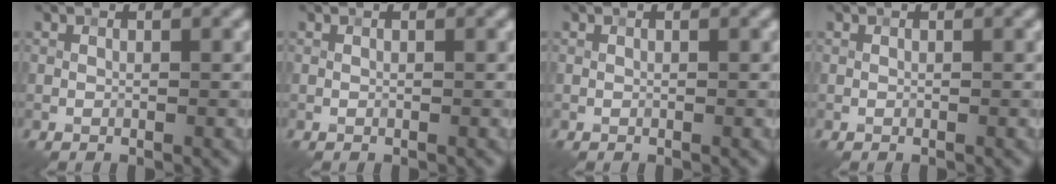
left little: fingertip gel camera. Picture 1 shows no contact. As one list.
[{"total": 0.0}, {"total": 0.0}, {"total": 0.0}]